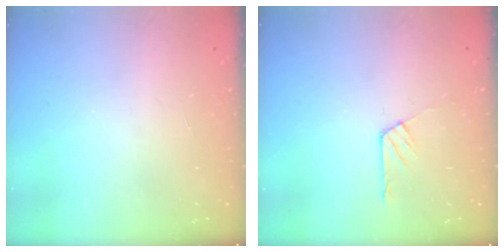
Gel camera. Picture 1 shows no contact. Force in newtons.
{"total": 5.5, "press": 5.5, "slide": 1.0}